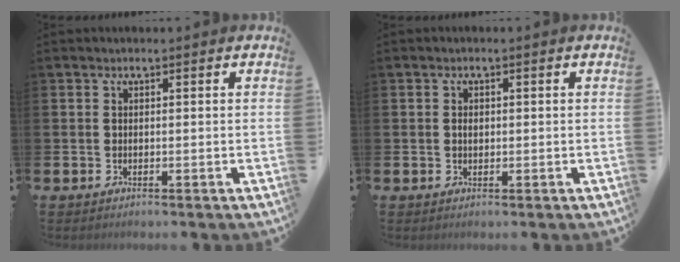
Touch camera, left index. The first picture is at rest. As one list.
[{"total": 0.9, "force": [0.1, 0.7, 0.7], "torque": [-0.005, 0.001, -0.001]}]